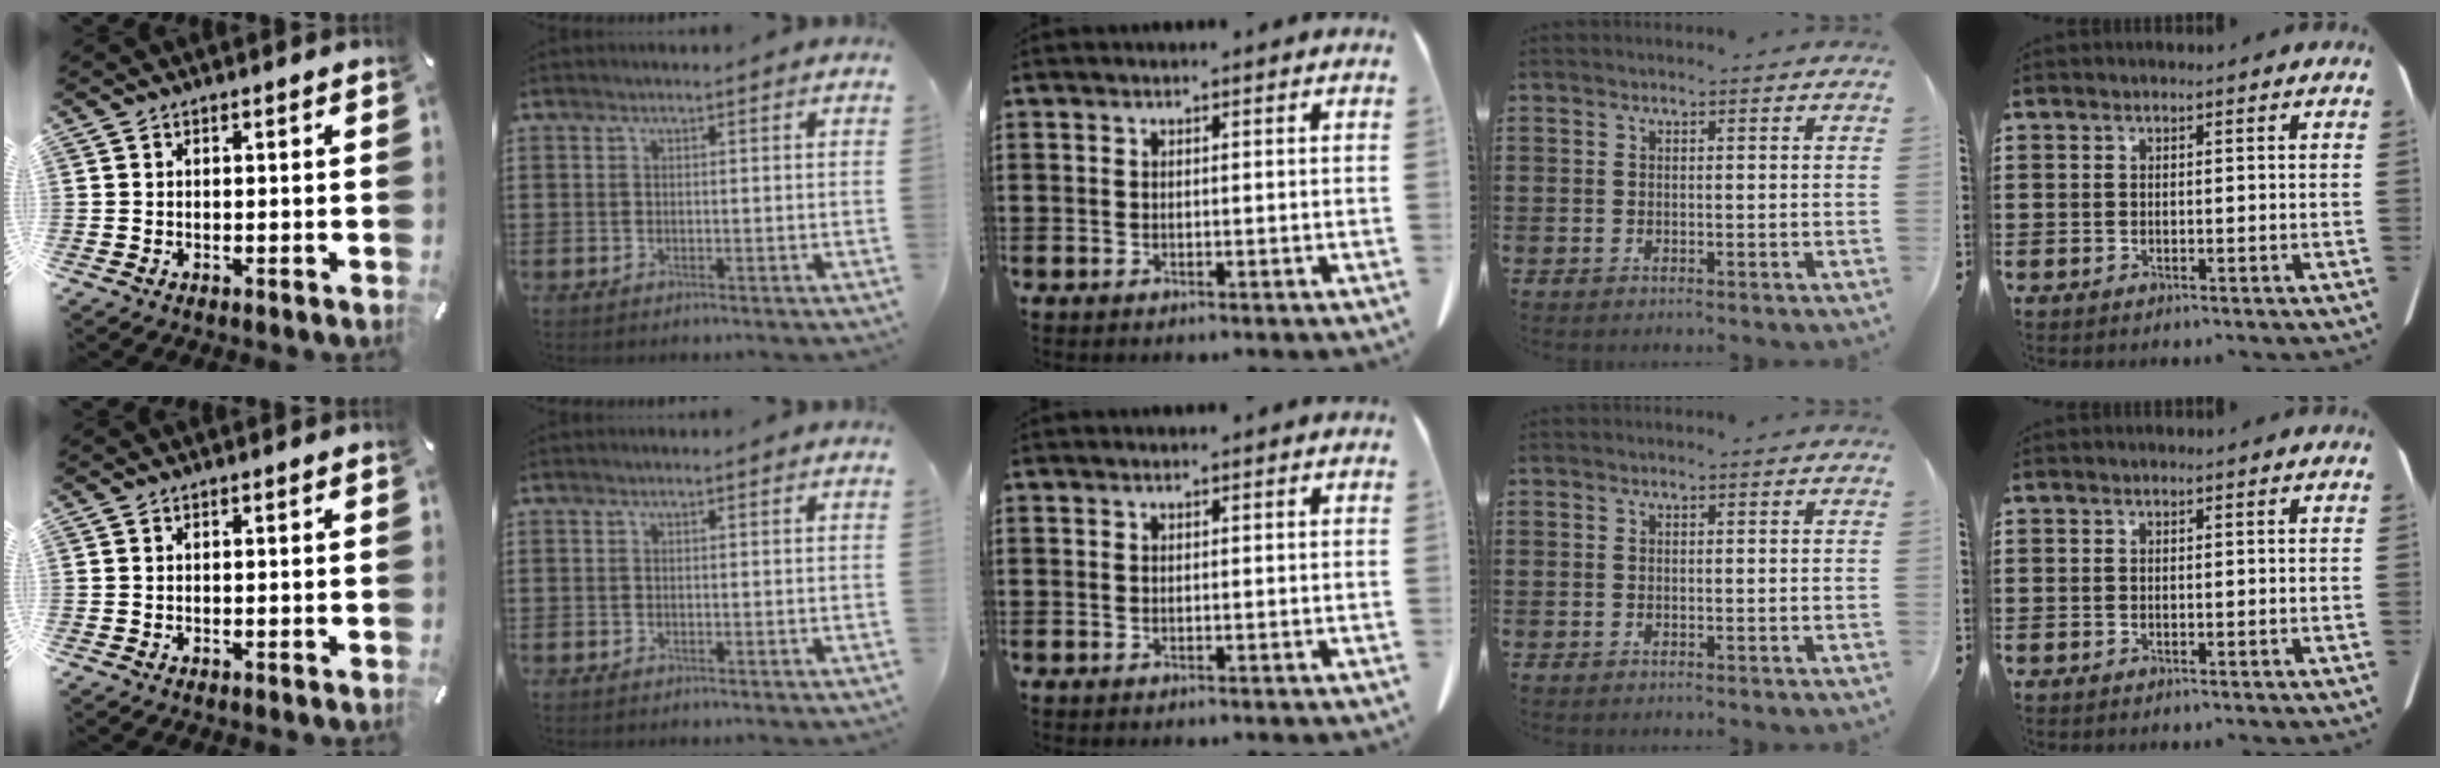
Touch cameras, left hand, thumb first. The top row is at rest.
{}